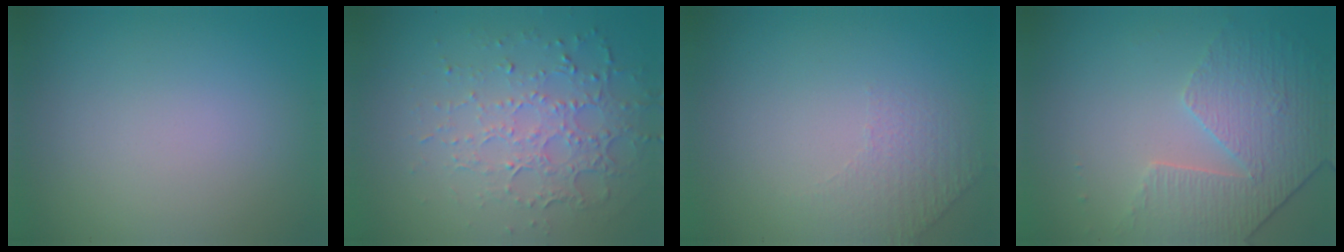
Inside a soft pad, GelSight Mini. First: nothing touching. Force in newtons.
{"total": 4.9, "press": 3.4, "slide": 3.5}
{"total": 1.3, "press": 0.8, "slide": 1.1}
{"total": 4.3, "press": 3.4, "slide": 2.6}